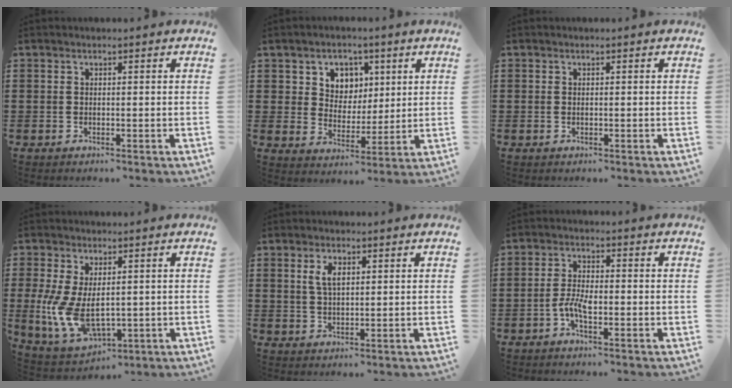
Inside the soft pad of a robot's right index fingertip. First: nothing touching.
{"total": 5.3, "force": [2.3, 4.7, 0.5], "torque": [-0.033, 0.003, 0.038]}
{"total": 0.0}
{"total": 9.3, "force": [-0.2, 5.3, 7.7], "torque": [-0.172, -0.009, -0.001]}
{"total": 3.5, "force": [1.2, 1.5, 2.8], "torque": [-0.060, 0.008, 0.020]}
{"total": 3.8, "force": [-1.5, 1.3, 3.3], "torque": [-0.084, -0.004, -0.035]}